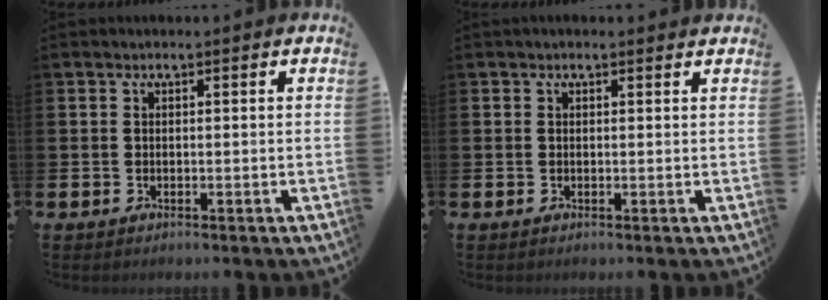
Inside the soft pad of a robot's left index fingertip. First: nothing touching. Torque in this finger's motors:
{"motor_torque": [1.02, -1.12, 0.17, 0.02]}